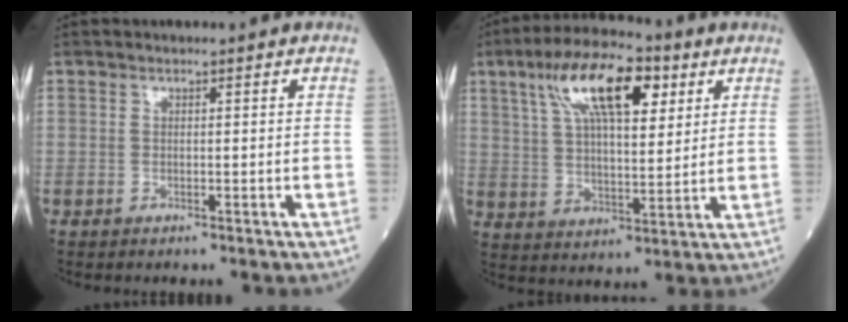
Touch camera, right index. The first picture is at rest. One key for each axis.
{"total": 14.9, "fx": 7.5, "fy": 5.2, "fz": 11.7, "tx": -0.210, "ty": 0.024, "tz": 0.132}